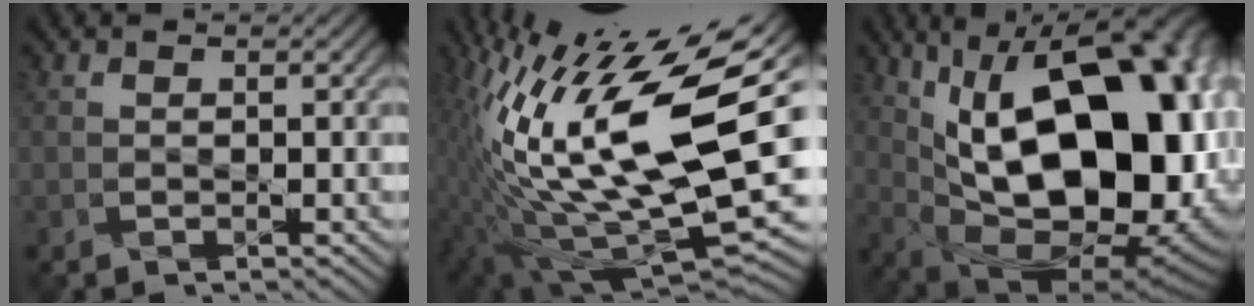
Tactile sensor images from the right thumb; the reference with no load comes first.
{"total": 20.8, "force": [2.6, 8.2, 18.9], "torque": [-0.373, -0.028, 0.058]}
{"total": 24.0, "force": [4.4, 13.7, 19.2], "torque": [-0.299, 0.029, 0.100]}